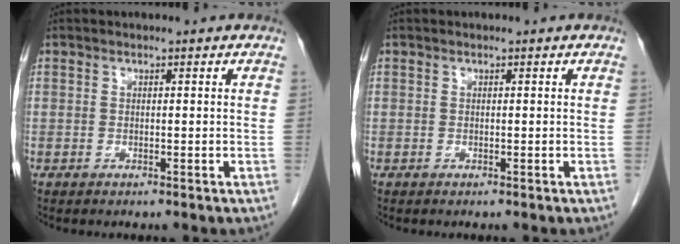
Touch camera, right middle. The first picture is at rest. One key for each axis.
{"total": 0.0}